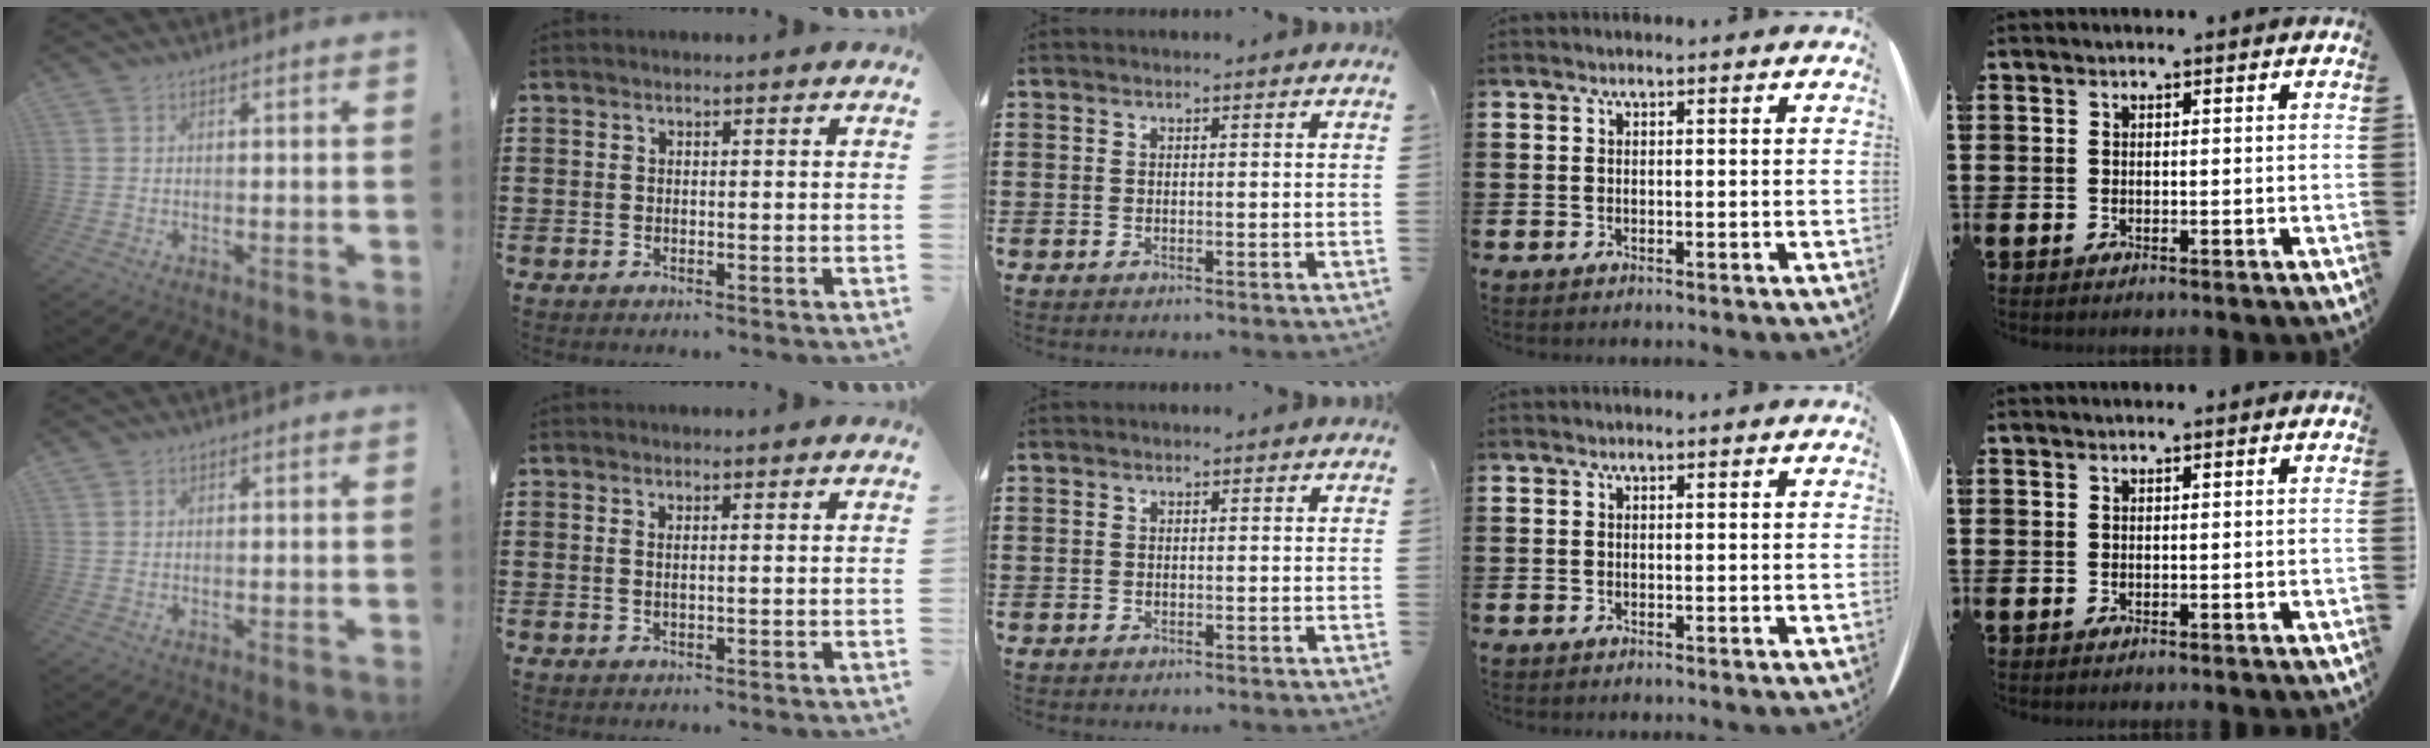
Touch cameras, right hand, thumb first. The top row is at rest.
{"thumb": {"total": 0.8, "force": [0.6, 0.4, -0.1], "torque": [0.009, -0.002, 0.011]}, "index": {"total": 0.6, "force": [0.3, -0.1, 0.6], "torque": [-0.011, 0.000, 0.006]}}